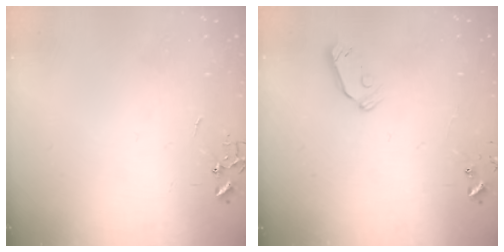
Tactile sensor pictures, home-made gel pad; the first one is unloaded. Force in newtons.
{"total": 5.4, "press": 5.3, "slide": 0.9}